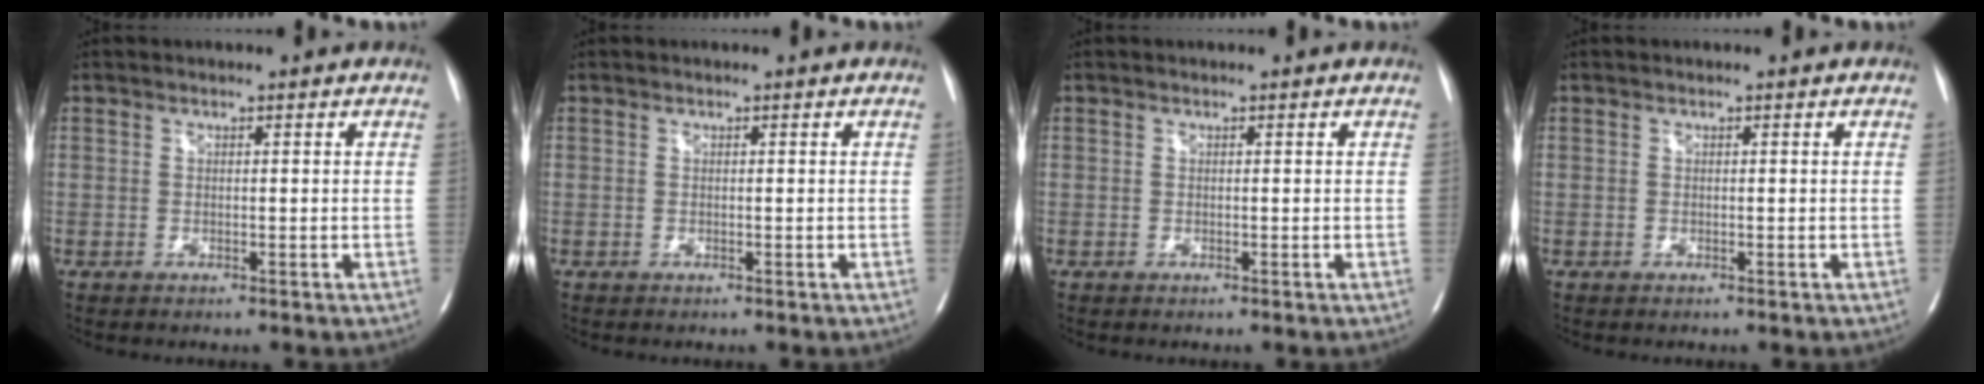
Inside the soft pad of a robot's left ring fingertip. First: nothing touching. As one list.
[{"total": 0.0}, {"total": 0.0}, {"total": 0.0}]